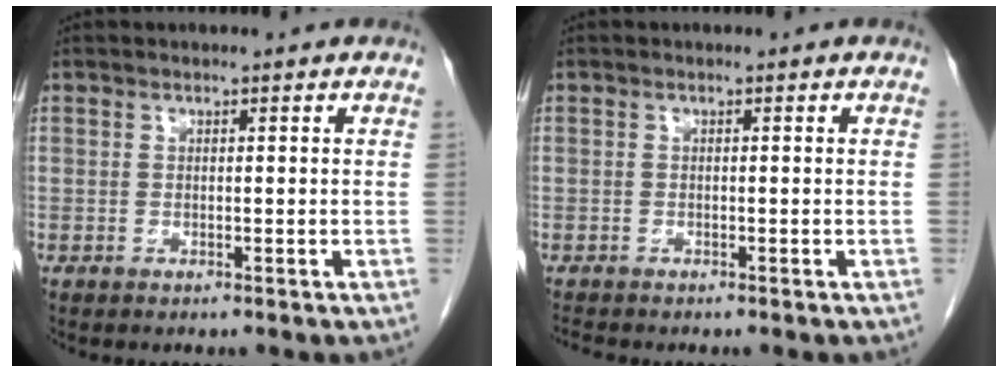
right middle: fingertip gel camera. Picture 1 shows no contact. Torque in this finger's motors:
{"motor_torque": [0.20, -0.02, -0.01, -0.01]}